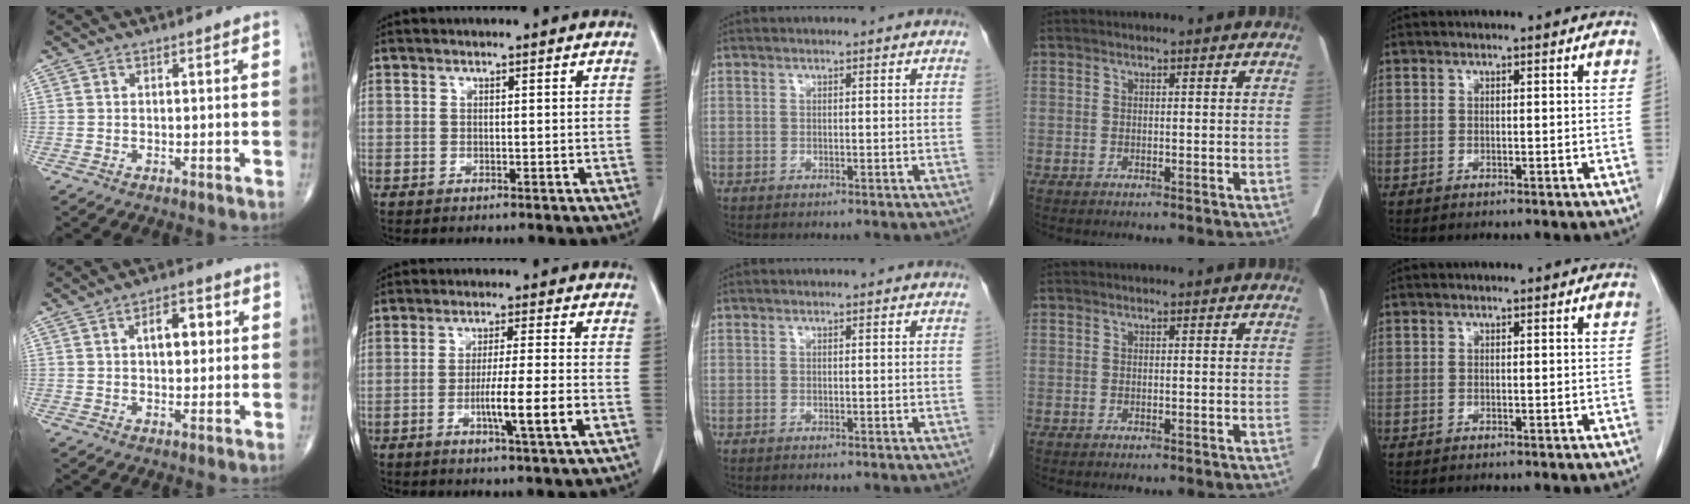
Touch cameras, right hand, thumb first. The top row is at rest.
{"thumb": {"total": 6.7, "force": [1.5, 3.7, 5.4], "torque": [-0.059, 0.007, 0.020]}, "index": {"total": 7.7, "force": [-2.3, -0.7, 7.3], "torque": [-0.119, -0.013, -0.039]}}